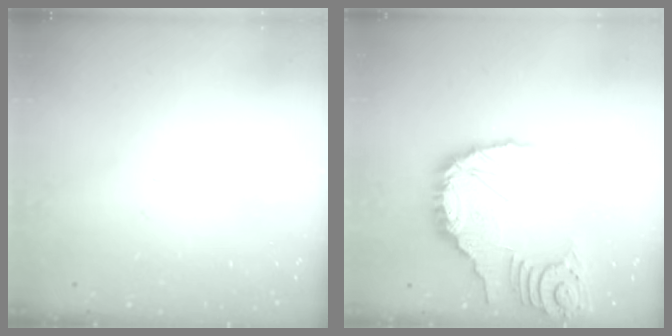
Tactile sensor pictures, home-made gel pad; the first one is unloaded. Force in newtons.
{"total": 12.6, "press": 12.5, "slide": 1.6}